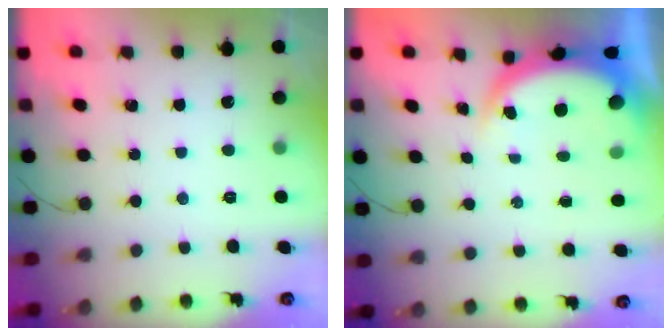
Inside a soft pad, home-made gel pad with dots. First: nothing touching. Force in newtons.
{"total": 5.0, "press": 4.9, "slide": 0.6}